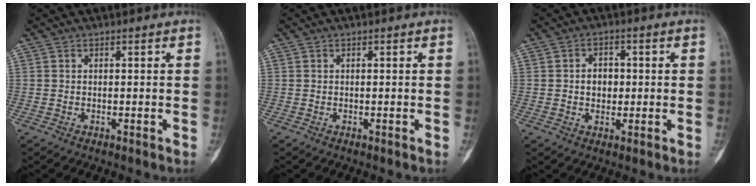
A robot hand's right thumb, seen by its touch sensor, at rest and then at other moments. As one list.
[{"total": 0.0}, {"total": 4.2, "force": [0.1, 3.3, 2.6], "torque": [-0.014, 0.006, 0.000]}]